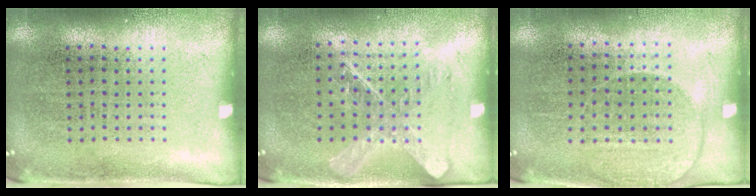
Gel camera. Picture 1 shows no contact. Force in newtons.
{"total": 1.5, "press": 1.3, "slide": 0.7}
{"total": 1.4, "press": 1.3, "slide": 0.5}